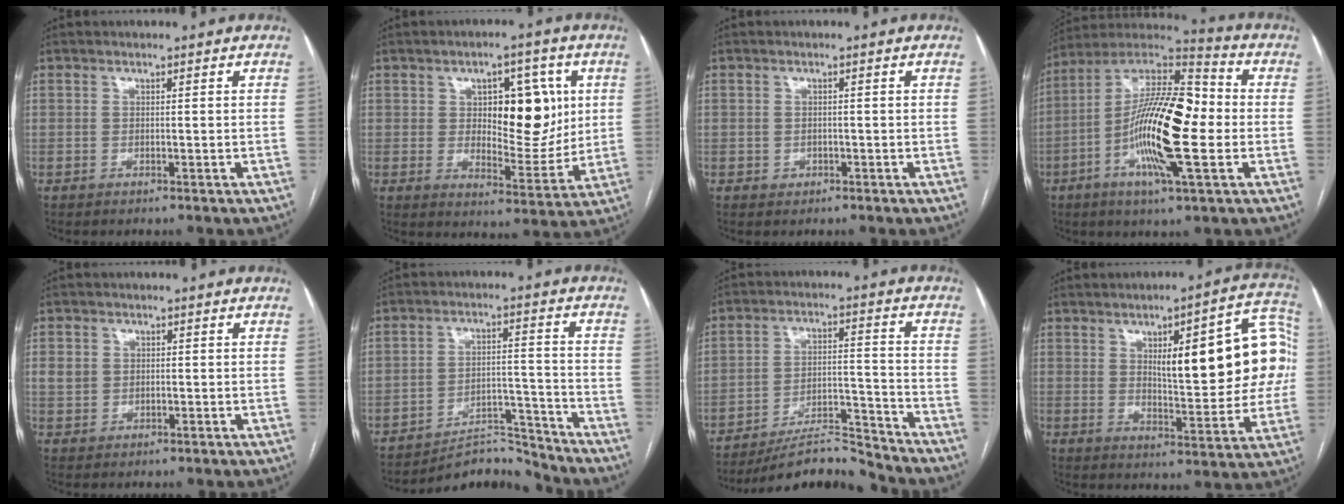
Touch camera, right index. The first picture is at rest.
{"total": 11.7, "force": [2.8, 5.4, 10.0], "torque": [-0.130, 0.012, 0.050]}
{"total": 1.2, "force": [-0.5, 1.1, 0.2], "torque": [0.000, 0.004, -0.005]}
{"total": 19.7, "force": [-2.6, 3.9, 19.1], "torque": [-0.348, 0.015, -0.052]}
{"total": 3.0, "force": [0.4, 2.7, 1.3], "torque": [-0.025, 0.016, 0.013]}
{"total": 7.3, "force": [-7.2, 0.9, -0.9], "torque": [0.022, 0.039, -0.117]}
{"total": 10.5, "force": [-10.3, 0.6, 2.1], "torque": [-0.029, 0.025, -0.178]}
{"total": 19.0, "force": [3.5, 5.3, 17.9], "torque": [-0.229, 0.030, 0.050]}